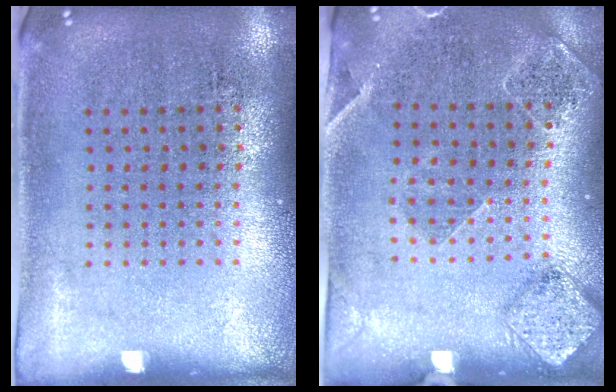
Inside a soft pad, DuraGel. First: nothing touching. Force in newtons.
{"total": 1.6, "press": 1.6, "slide": 0.4}